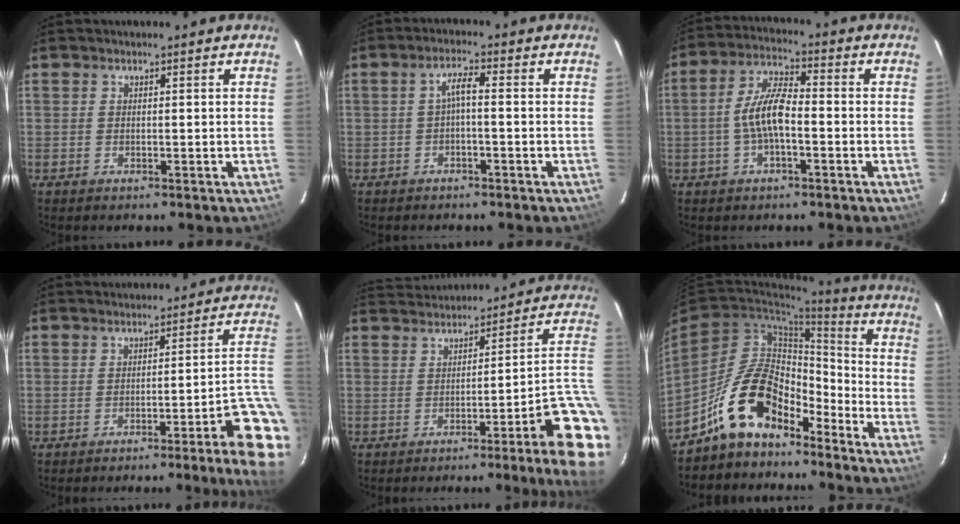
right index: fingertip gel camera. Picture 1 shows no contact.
{"total": 2.7, "force": [-0.7, 0.4, 2.6], "torque": [-0.053, 0.008, -0.013]}
{"total": 7.7, "force": [-1.9, 2.6, 7.0], "torque": [-0.146, 0.014, -0.038]}
{"total": 9.2, "force": [-6.1, -0.6, 6.8], "torque": [-0.035, 0.009, -0.069]}
{"total": 10.1, "force": [-2.5, -0.1, 9.8], "torque": [-0.093, 0.005, -0.020]}
{"total": 14.7, "force": [-10.8, 7.0, 7.0], "torque": [-0.137, 0.036, -0.184]}